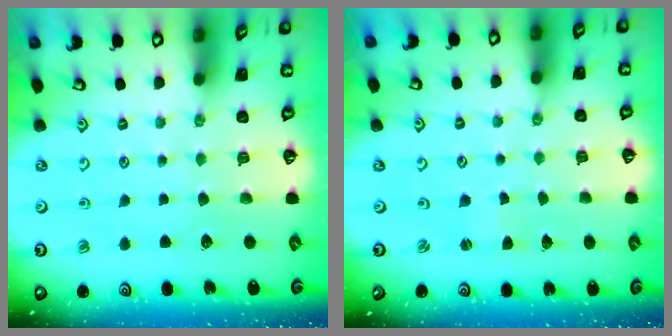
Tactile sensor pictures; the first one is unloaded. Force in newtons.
{"total": 0.8, "press": 0.8, "slide": 0.1}